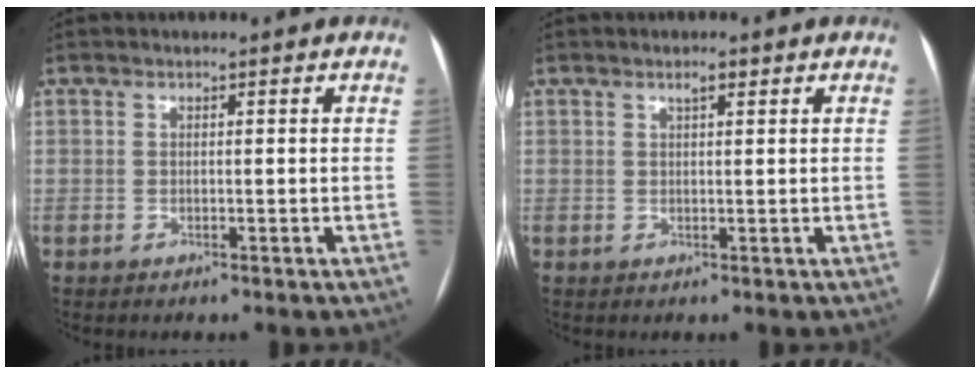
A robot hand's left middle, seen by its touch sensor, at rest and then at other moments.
{"total": 1.4, "force": [0.9, 0.3, 1.1], "torque": [-0.022, 0.003, 0.016]}